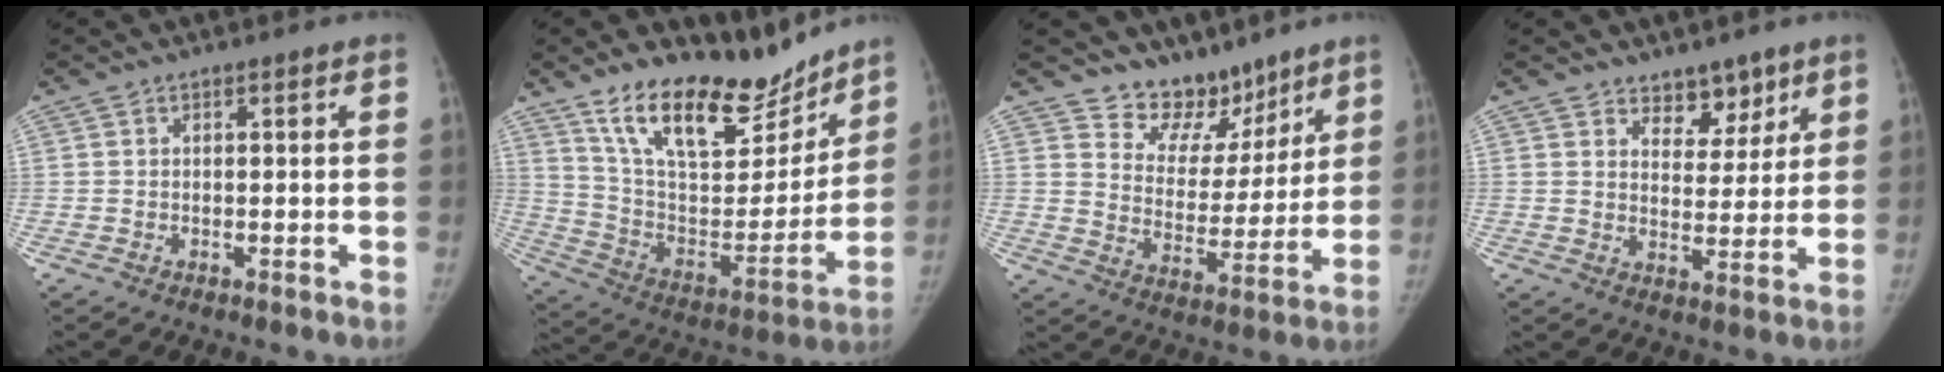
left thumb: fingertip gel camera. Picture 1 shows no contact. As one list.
[{"total": 21.9, "force": [16.9, 8.9, 10.9], "torque": [-0.127, -0.093, 0.289]}, {"total": 10.9, "force": [9.1, 5.8, 1.3], "torque": [0.035, -0.077, 0.161]}, {"total": 6.2, "force": [4.6, 3.6, 1.9], "torque": [0.010, -0.033, 0.074]}]